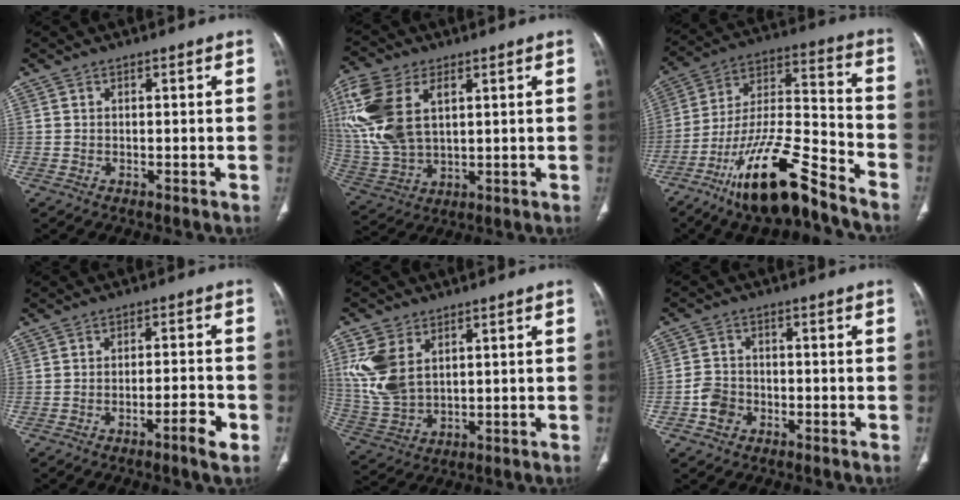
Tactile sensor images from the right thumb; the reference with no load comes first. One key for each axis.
{"total": 17.1, "fx": 5.1, "fy": 10.2, "fz": 12.8, "tx": -0.290, "ty": -0.006, "tz": 0.107}
{"total": 19.8, "fx": -13.7, "fy": 4.9, "fz": 13.5, "tx": -0.256, "ty": 0.078, "tz": -0.243}
{"total": 4.9, "fx": -2.5, "fy": 0.7, "fz": 4.1, "tx": -0.068, "ty": 0.015, "tz": -0.040}
{"total": 10.6, "fx": 3.7, "fy": 6.9, "fz": 7.1, "tx": -0.151, "ty": -0.009, "tz": 0.087}
{"total": 4.2, "fx": -1.8, "fy": 3.4, "fz": 1.7, "tx": -0.016, "ty": 0.018, "tz": -0.037}